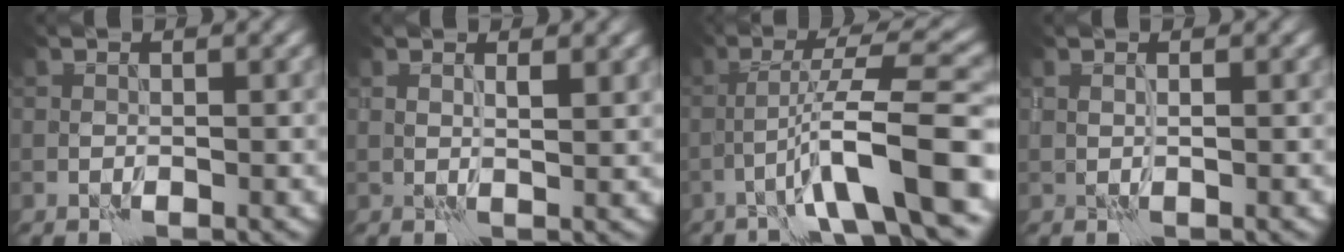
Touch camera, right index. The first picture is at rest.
{"total": 1.6, "force": [1.2, 0.1, 1.0], "torque": [-0.016, -0.006, 0.026]}
{"total": 7.7, "force": [-2.4, 0.6, 7.3], "torque": [-0.122, 0.023, -0.037]}
{"total": 0.7, "force": [0.5, -0.1, 0.4], "torque": [-0.009, -0.008, 0.013]}